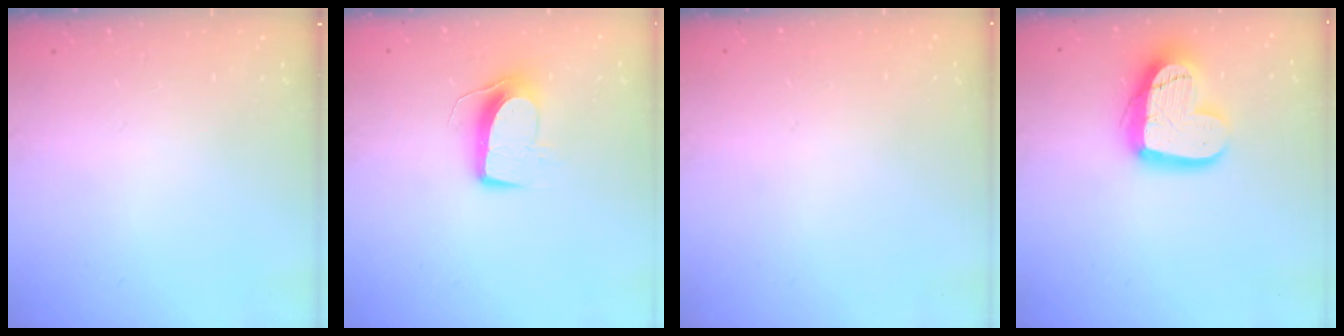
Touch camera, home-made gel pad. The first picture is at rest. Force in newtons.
{"total": 10.1, "press": 10.1, "slide": 0.1}
{"total": 0.0}
{"total": 16.1, "press": 16.1, "slide": 1.0}